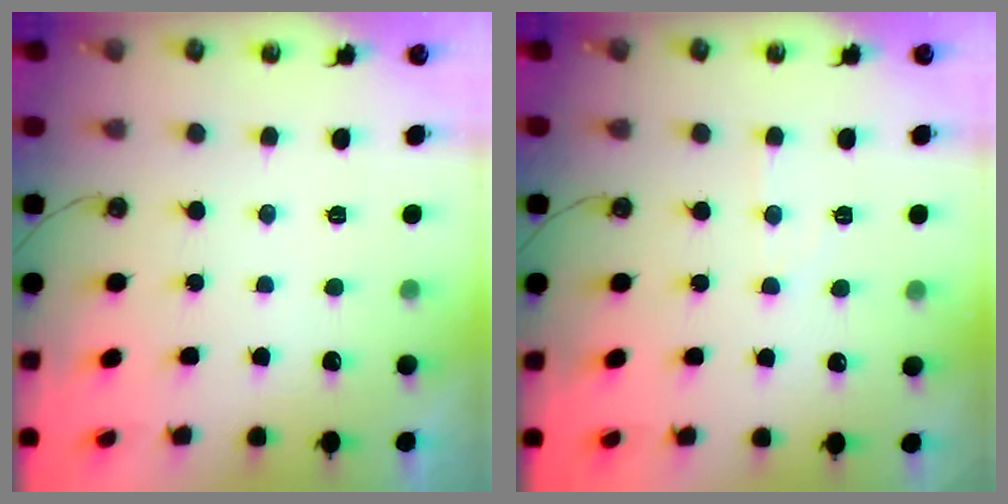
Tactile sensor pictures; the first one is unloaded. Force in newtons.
{"total": 4.3, "press": 4.2, "slide": 0.6}